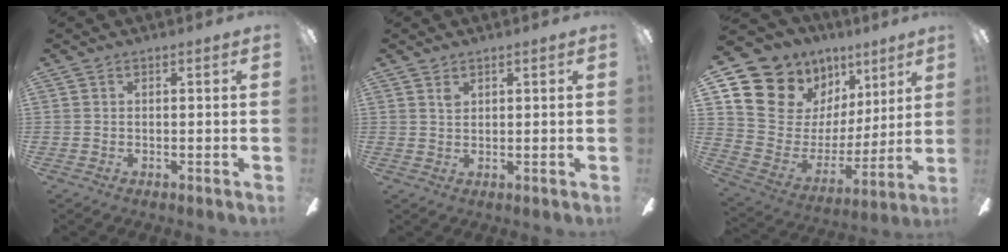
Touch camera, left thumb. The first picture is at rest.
{"total": 1.8, "force": [1.3, 1.0, 0.6], "torque": [-0.007, -0.004, 0.024]}
{"total": 12.3, "force": [8.4, 8.5, 3.0], "torque": [-0.079, -0.067, 0.166]}